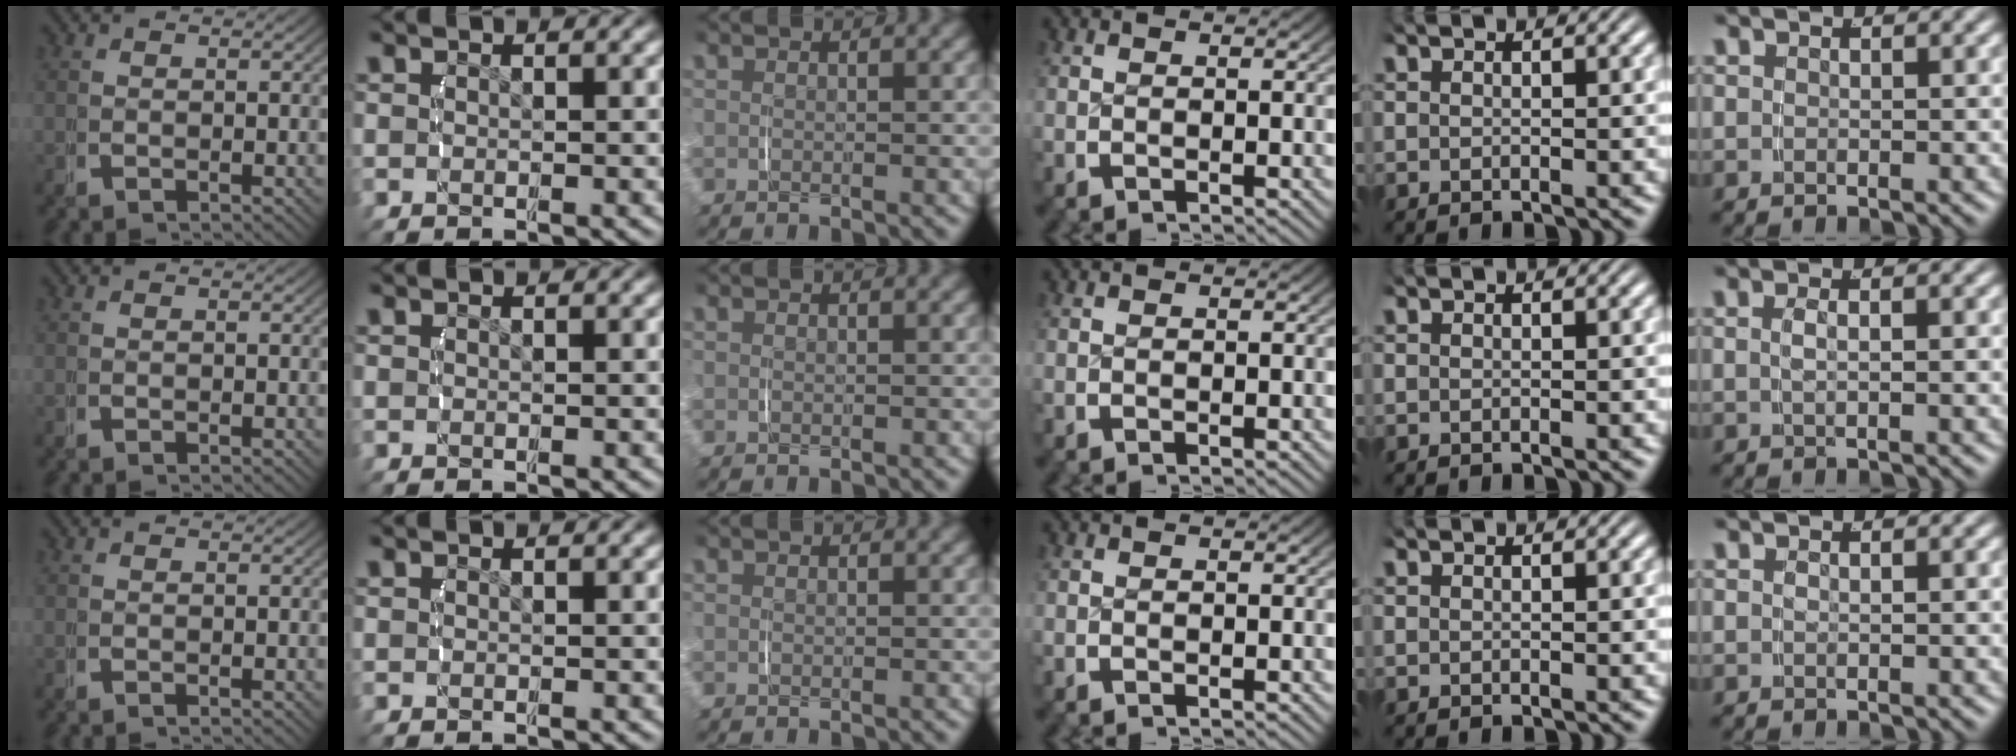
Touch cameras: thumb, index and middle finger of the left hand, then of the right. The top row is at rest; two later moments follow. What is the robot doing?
{"motion": "lift_and_place", "object": "jewelry box"}